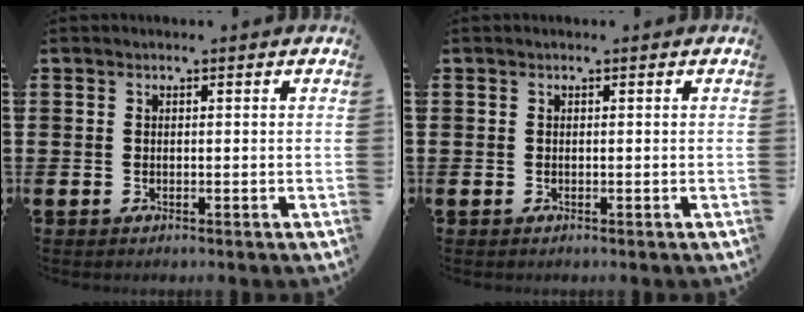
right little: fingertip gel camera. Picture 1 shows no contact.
{"total": 0.0}